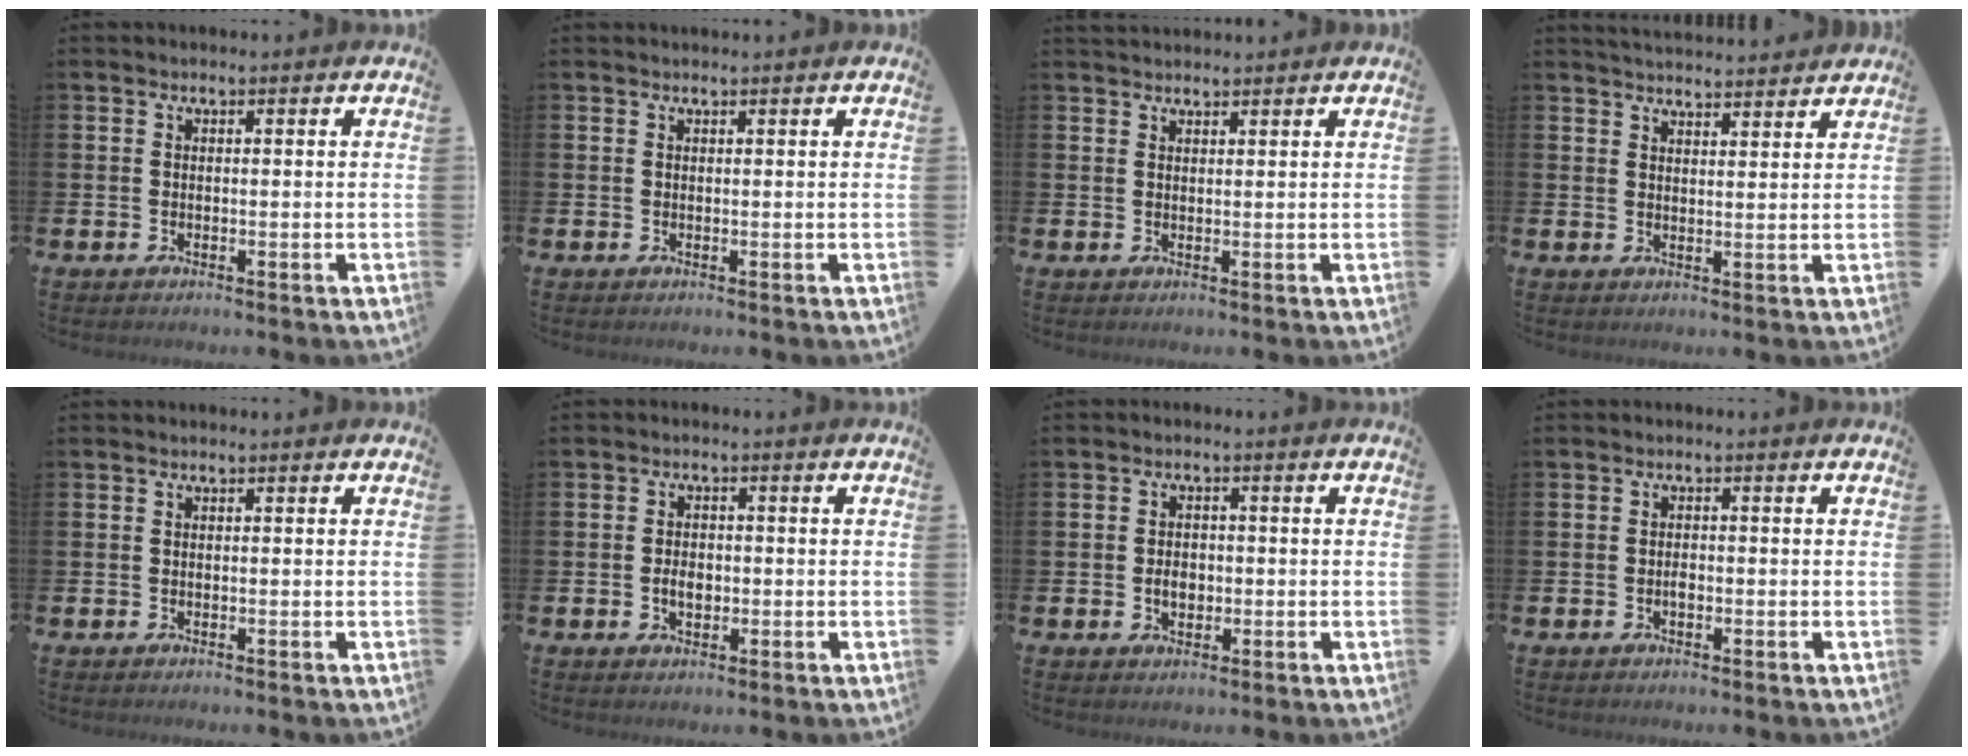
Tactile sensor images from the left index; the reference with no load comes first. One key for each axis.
{"total": 0.0}
{"total": 1.6, "fx": 1.6, "fy": 0.3, "fz": 0.0, "tx": 0.004, "ty": -0.003, "tz": 0.028}
{"total": 3.7, "fx": 3.7, "fy": 0.2, "fz": 0.0, "tx": -0.008, "ty": -0.019, "tz": 0.068}
{"total": 0.0}
{"total": 2.7, "fx": -0.4, "fy": 1.9, "fz": 2.0, "tx": -0.019, "ty": -0.003, "tz": -0.013}
{"total": 2.7, "fx": -0.3, "fy": 2.0, "fz": 1.8, "tx": -0.018, "ty": -0.002, "tz": -0.013}
{"total": 1.1, "fx": -0.3, "fy": 0.6, "fz": 0.8, "tx": -0.012, "ty": 0.000, "tz": -0.007}